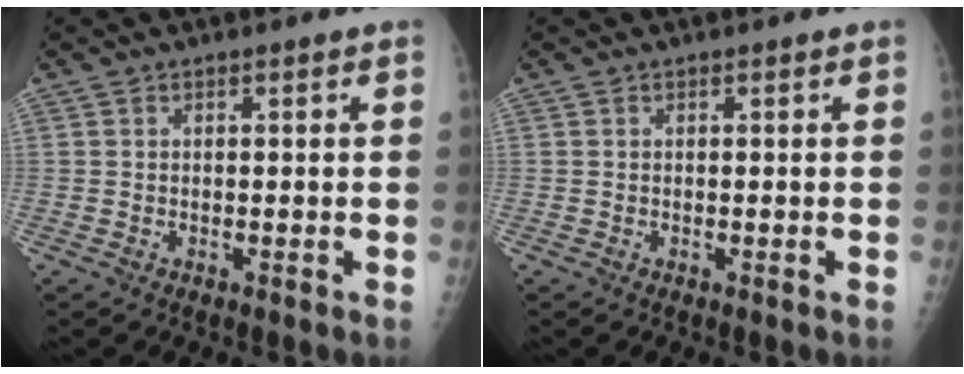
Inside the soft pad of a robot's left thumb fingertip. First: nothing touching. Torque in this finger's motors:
{"motor_torque": [-0.01, 0.02, -0.01, -0.01, 0.00]}